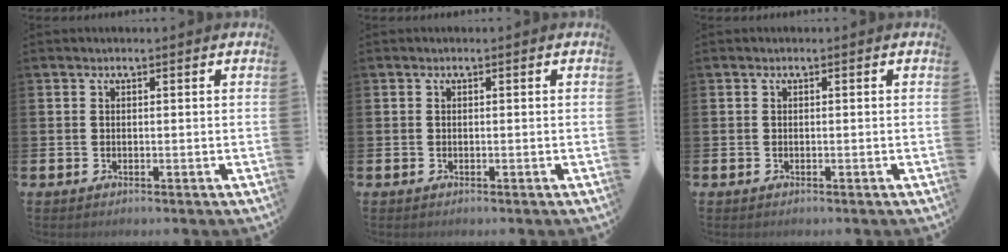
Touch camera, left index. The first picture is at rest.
{"total": 0.0}
{"total": 0.0}